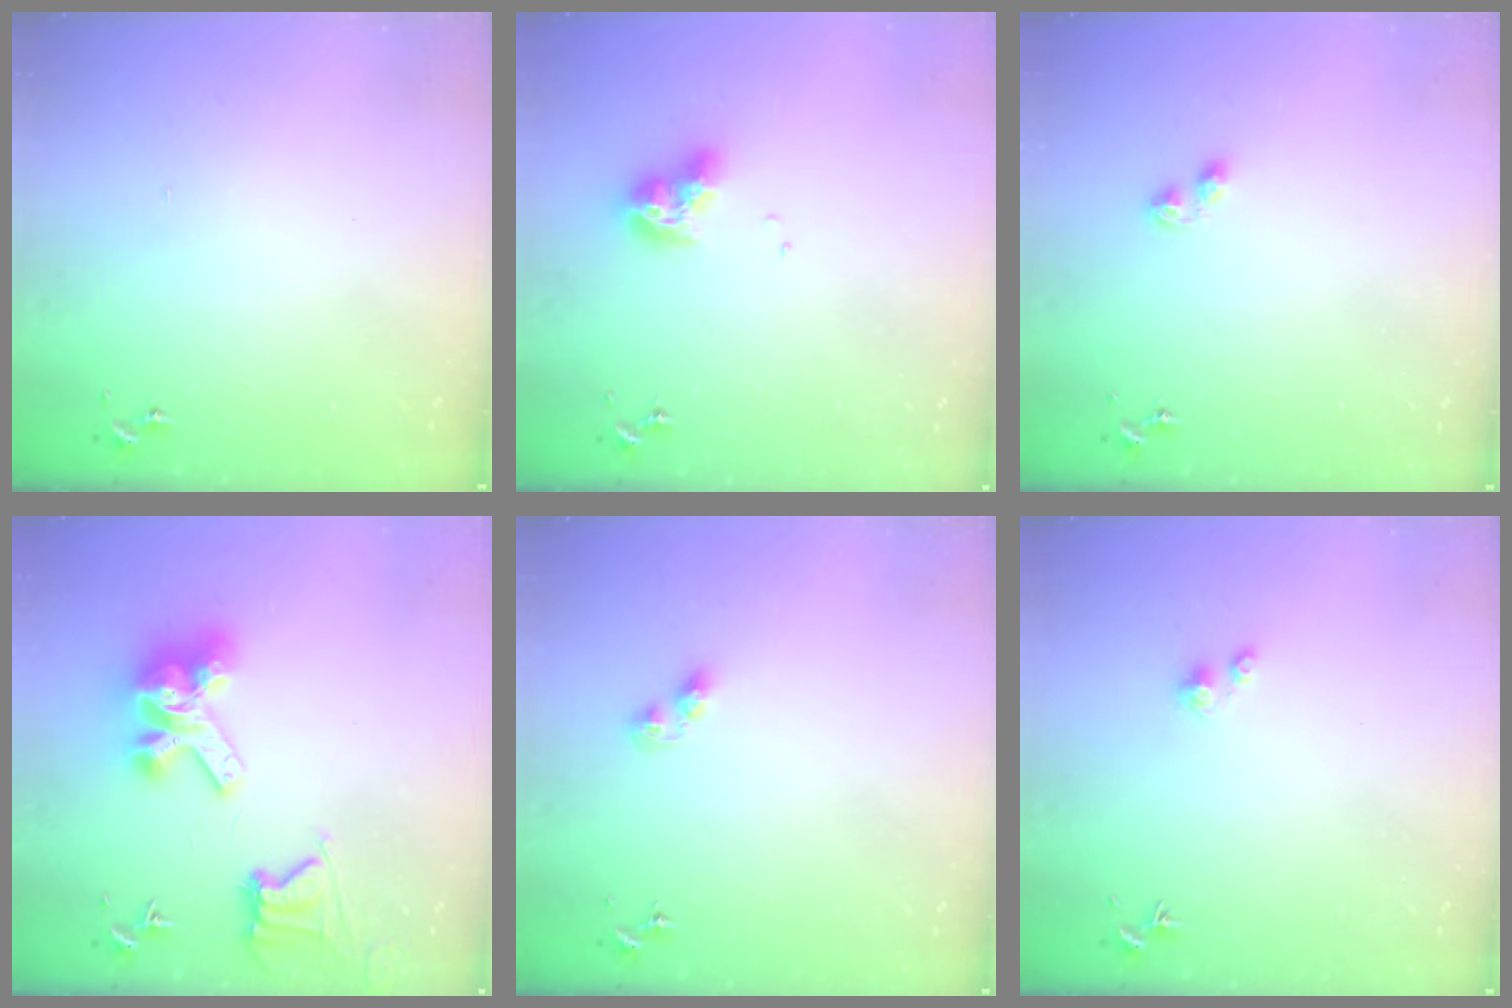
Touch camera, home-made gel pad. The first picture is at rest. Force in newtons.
{"total": 11.1, "press": 11.1, "slide": 1.3}
{"total": 3.1, "press": 3.1, "slide": 0.6}
{"total": 14.5, "press": 14.3, "slide": 2.0}
{"total": 5.0, "press": 5.0, "slide": 0.4}
{"total": 2.8, "press": 2.8, "slide": 0.3}